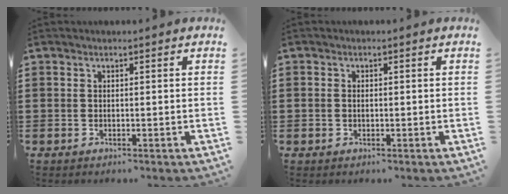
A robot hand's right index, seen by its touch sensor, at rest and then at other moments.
{"total": 0.8, "force": [0.0, 0.7, 0.5], "torque": [-0.012, 0.005, -0.001]}